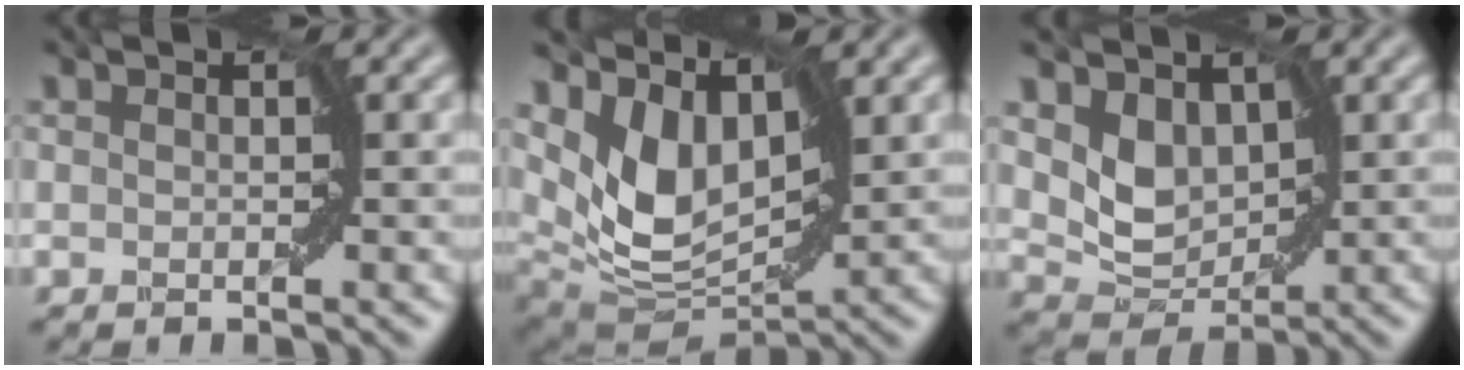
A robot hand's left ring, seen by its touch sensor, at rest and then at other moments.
{"total": 5.8, "force": [2.6, 3.5, 3.9], "torque": [-0.089, -0.017, 0.048]}
{"total": 2.7, "force": [1.3, 2.1, 1.1], "torque": [-0.031, -0.012, 0.025]}